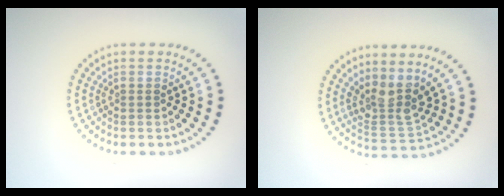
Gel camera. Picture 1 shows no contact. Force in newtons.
{"total": 3.7, "press": 3.0, "slide": 2.2}